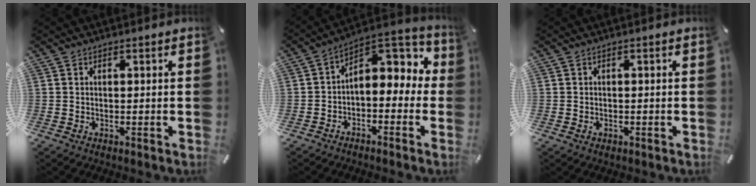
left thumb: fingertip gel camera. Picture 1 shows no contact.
{"total": 8.6, "force": [2.2, 5.9, 5.8], "torque": [-0.068, -0.029, 0.039]}
{"total": 0.9, "force": [-0.3, 0.7, 0.5], "torque": [-0.010, 0.002, -0.008]}